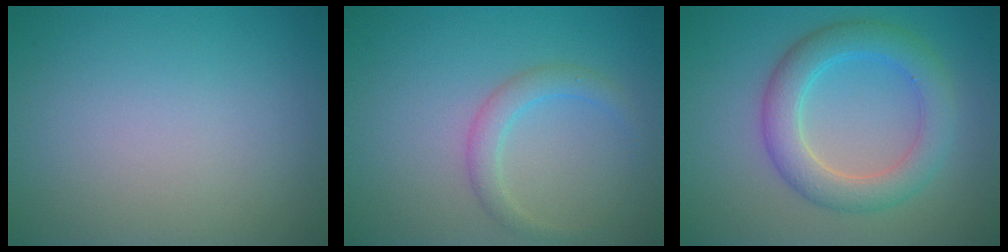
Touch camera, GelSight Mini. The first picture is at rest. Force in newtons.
{"total": 2.1, "press": 2.1, "slide": 0.0}
{"total": 4.9, "press": 4.9, "slide": 0.1}